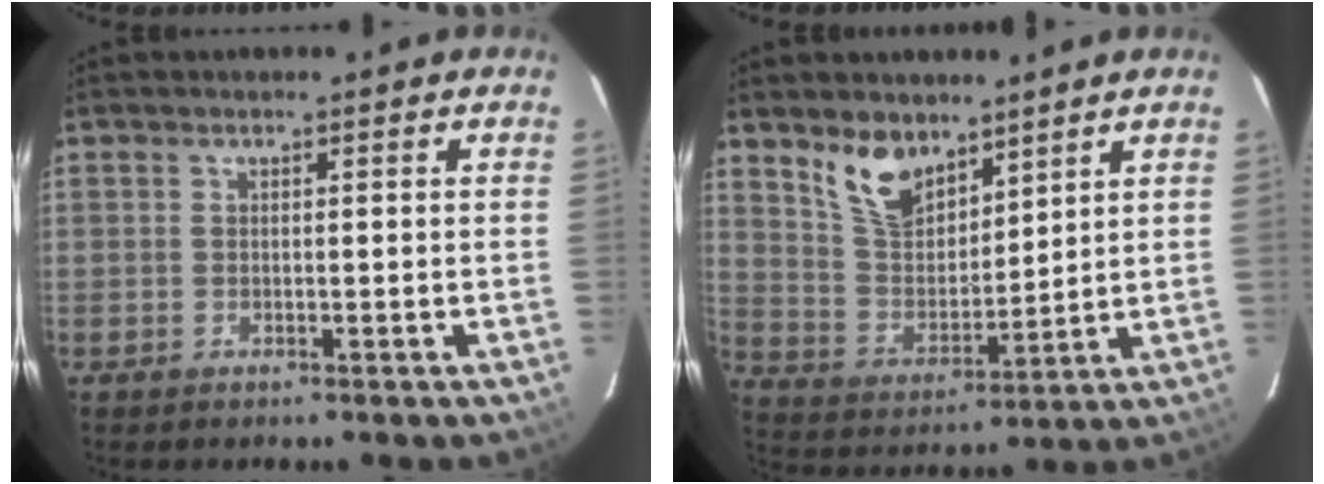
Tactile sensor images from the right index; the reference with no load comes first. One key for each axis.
{"total": 10.1, "fx": 7.2, "fy": 5.0, "fz": 4.9, "tx": -0.095, "ty": 0.007, "tz": 0.148}